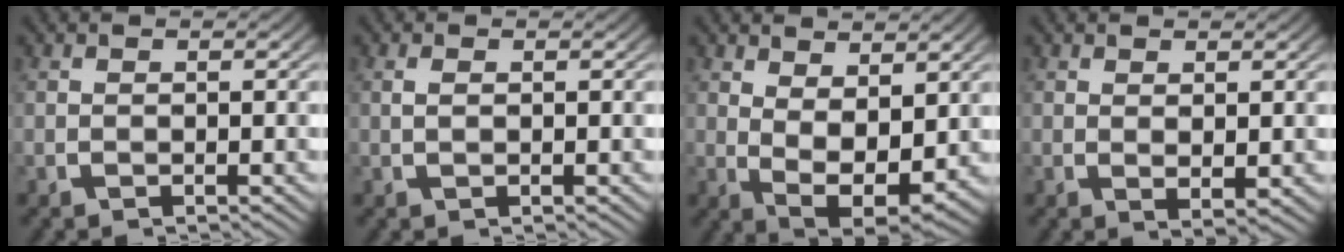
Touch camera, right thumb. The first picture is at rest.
{"total": 0.6, "force": [0.2, 0.2, 0.5], "torque": [-0.009, -0.001, 0.006]}
{"total": 6.3, "force": [-0.1, 4.0, 4.9], "torque": [-0.094, -0.038, 0.014]}
{"total": 1.3, "force": [0.7, 0.5, 1.0], "torque": [-0.012, -0.006, 0.017]}